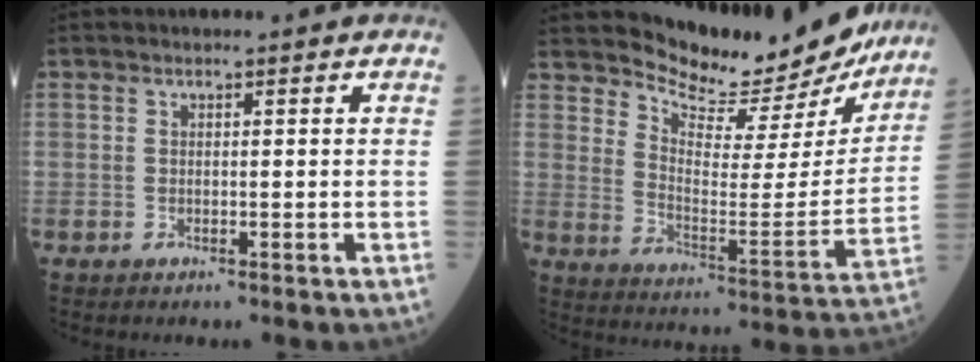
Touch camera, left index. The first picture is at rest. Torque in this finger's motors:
{"motor_torque": [0.88, -1.26, 0.11, 0.10]}